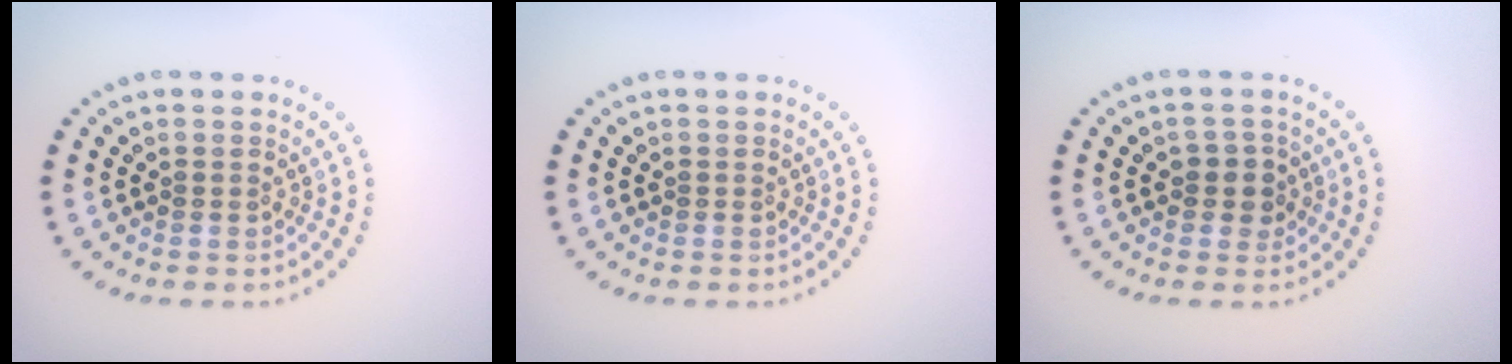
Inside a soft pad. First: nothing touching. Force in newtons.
{"total": 0.0}
{"total": 2.1, "press": 1.9, "slide": 0.8}